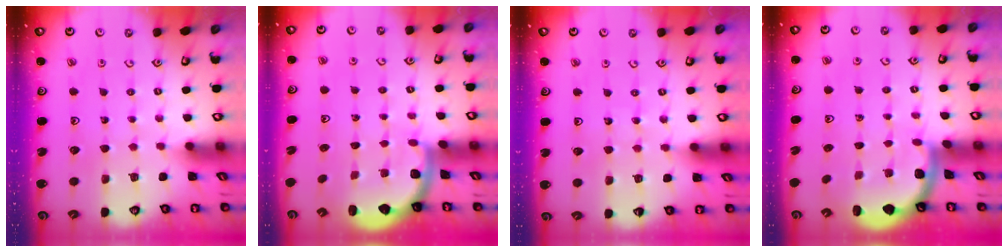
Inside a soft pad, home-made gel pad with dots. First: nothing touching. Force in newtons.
{"total": 2.1, "press": 2.0, "slide": 0.7}
{"total": 3.3, "press": 3.2, "slide": 0.3}
{"total": 1.8, "press": 1.8, "slide": 0.1}